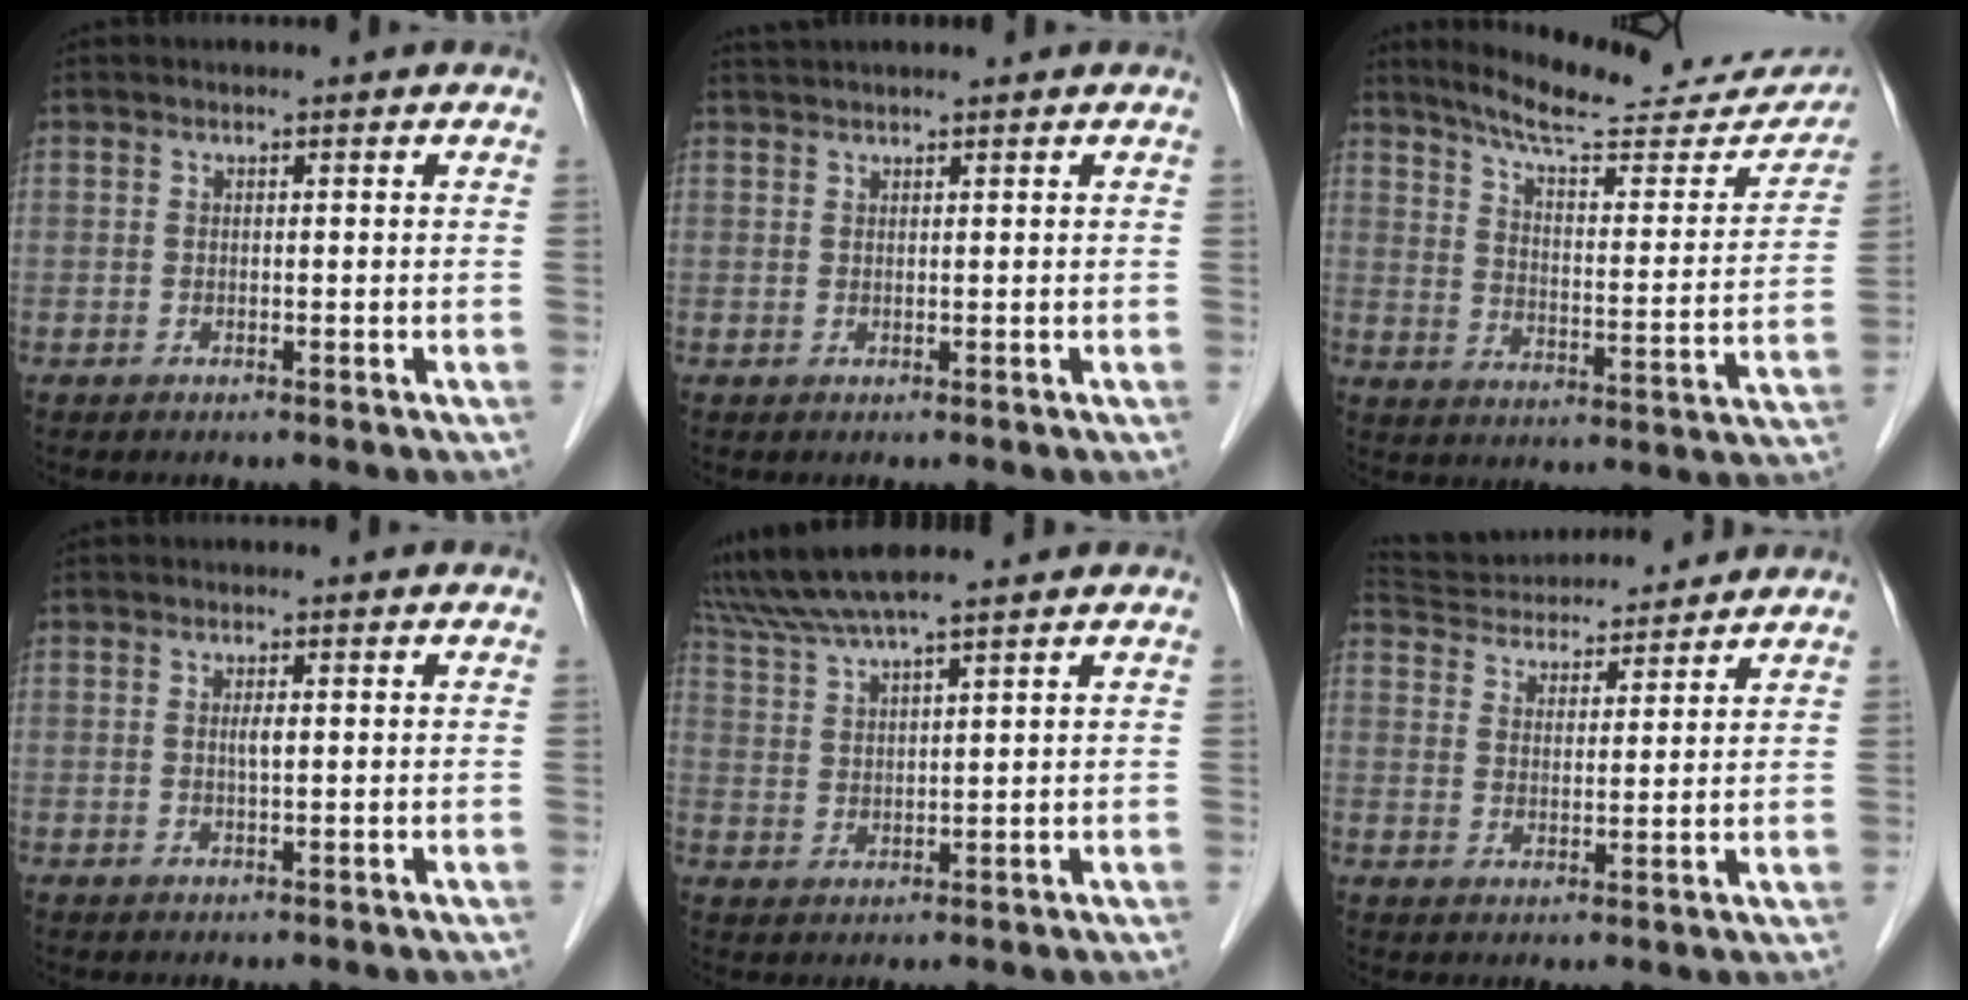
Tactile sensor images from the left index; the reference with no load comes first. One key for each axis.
{"total": 3.1, "fx": 2.9, "fy": -0.1, "fz": 1.2, "tx": -0.015, "ty": 0.033, "tz": 0.053}
{"total": 20.5, "fx": 18.6, "fy": 3.7, "fz": 7.6, "tx": -0.103, "ty": -0.030, "tz": 0.246}
{"total": 1.1, "fx": 0.2, "fy": 0.1, "fz": 1.0, "tx": -0.022, "ty": -0.001, "tz": 0.003}
{"total": 11.0, "fx": 9.6, "fy": -0.5, "fz": 5.3, "tx": -0.108, "ty": 0.033, "tz": 0.173}
{"total": 14.4, "fx": 13.5, "fy": 3.1, "fz": 3.9, "tx": -0.076, "ty": 0.038, "tz": 0.217}